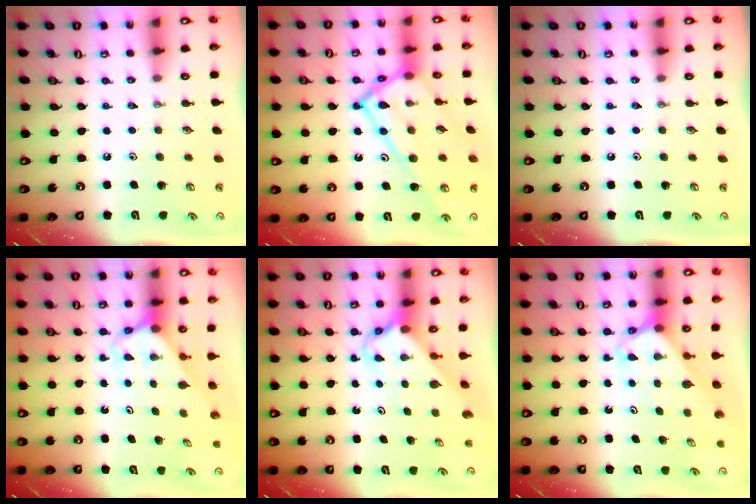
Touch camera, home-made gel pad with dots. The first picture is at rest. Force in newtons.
{"total": 21.6, "press": 21.5, "slide": 2.0}
{"total": 0.0}
{"total": 2.9, "press": 2.9, "slide": 0.2}
{"total": 2.7, "press": 2.7, "slide": 0.2}
{"total": 2.6, "press": 2.6, "slide": 0.2}